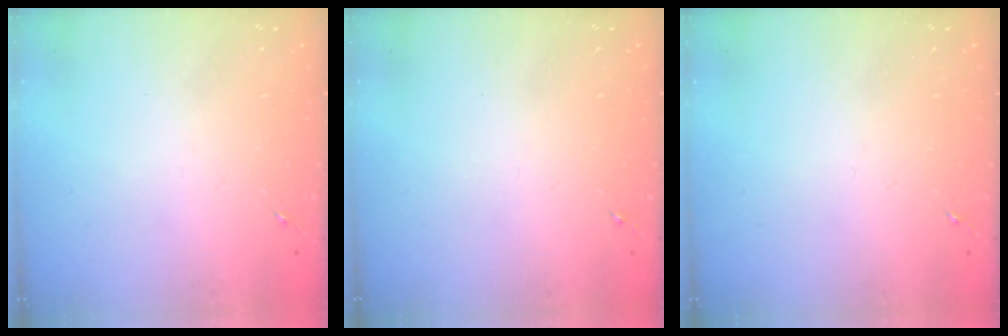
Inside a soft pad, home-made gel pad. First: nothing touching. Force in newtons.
{"total": 0.0}
{"total": 0.0}